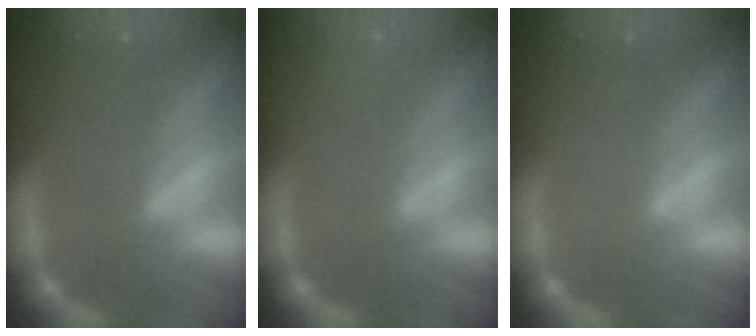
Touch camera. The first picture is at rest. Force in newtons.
{"total": 1.4}
{"total": 0.0}